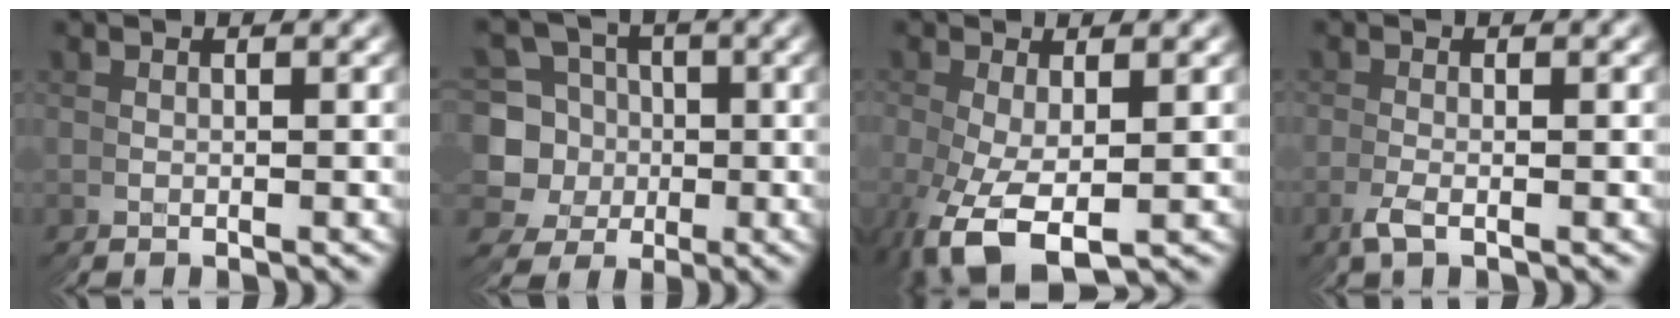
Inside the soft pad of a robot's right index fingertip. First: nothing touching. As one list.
[{"total": 13.8, "force": [-0.8, 12.8, 5.1], "torque": [-0.102, -0.039, -0.015]}, {"total": 6.3, "force": [-2.3, 4.2, 4.1], "torque": [-0.095, -0.026, -0.029]}, {"total": 1.1, "force": [-0.7, -0.8, -0.5], "torque": [0.004, 0.006, -0.017]}]